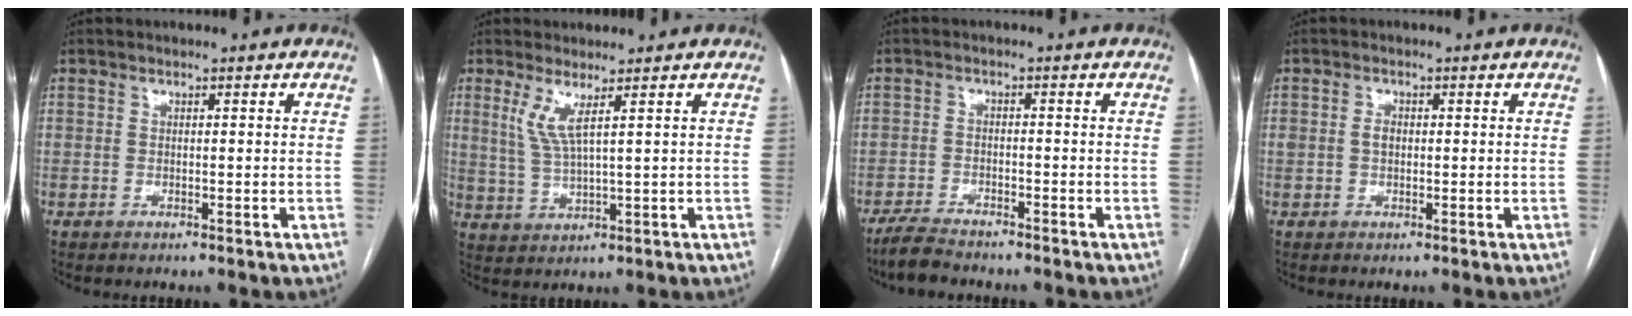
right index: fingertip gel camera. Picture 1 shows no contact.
{"total": 4.5, "force": [2.2, -0.1, 3.9], "torque": [-0.088, -0.007, 0.051]}
{"total": 4.8, "force": [-4.4, 0.9, 1.8], "torque": [-0.037, -0.013, -0.079]}
{"total": 1.9, "force": [0.1, 1.3, 1.4], "torque": [-0.029, 0.011, 0.004]}